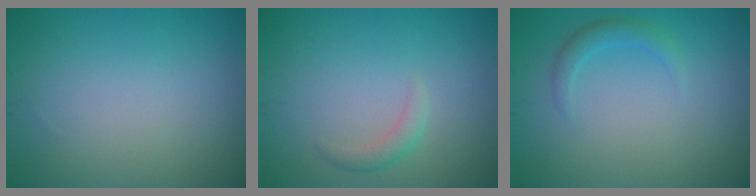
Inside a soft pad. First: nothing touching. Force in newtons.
{"total": 1.2, "press": 1.2, "slide": 0.1}
{"total": 1.5, "press": 1.5, "slide": 0.1}